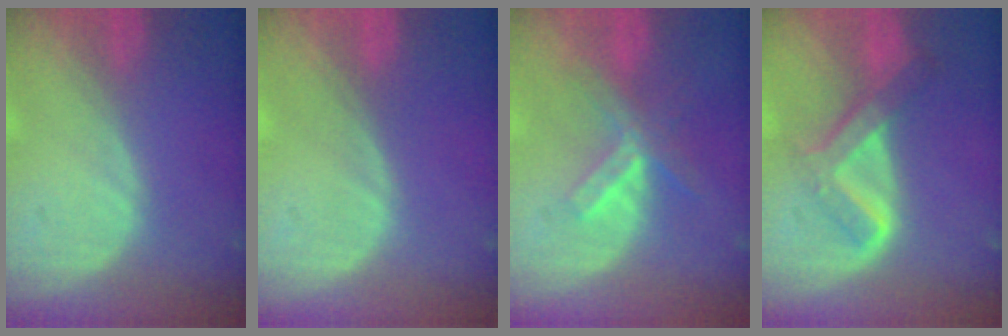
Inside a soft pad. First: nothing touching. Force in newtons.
{"total": 0.0}
{"total": 5.1, "press": 5.1, "slide": 0.3}
{"total": 6.7, "press": 5.7, "slide": 3.6}